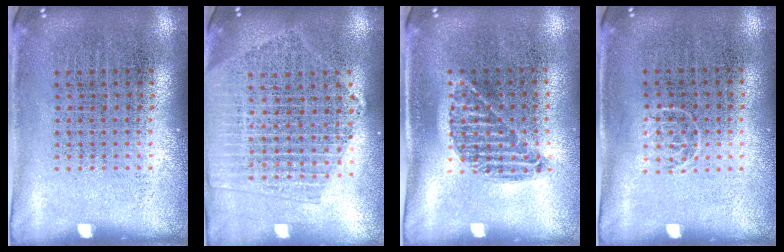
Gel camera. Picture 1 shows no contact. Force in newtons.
{"total": 2.1, "press": 1.9, "slide": 0.9}
{"total": 0.9, "press": 0.8, "slide": 0.5}
{"total": 0.6, "press": 0.4, "slide": 0.4}